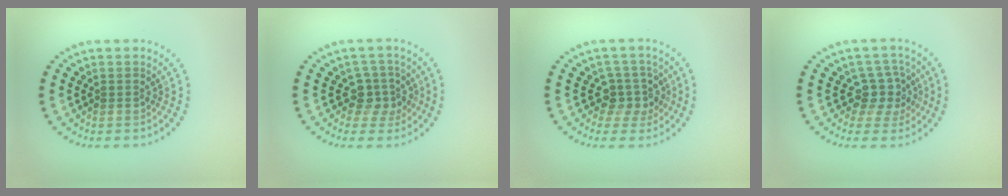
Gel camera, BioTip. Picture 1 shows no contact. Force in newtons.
{"total": 2.5, "press": 2.0, "slide": 1.5}
{"total": 2.7, "press": 2.2, "slide": 1.6}
{"total": 2.9, "press": 2.4, "slide": 1.7}